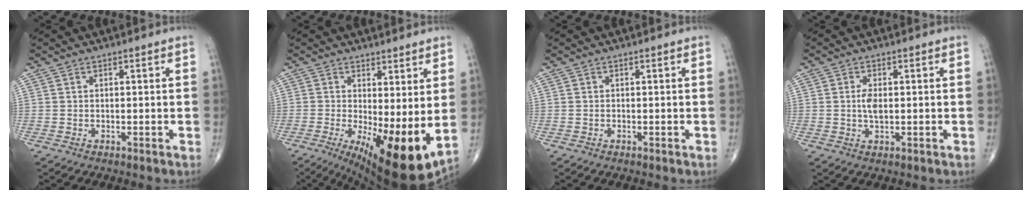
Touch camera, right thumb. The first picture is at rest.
{"total": 14.8, "force": [-1.3, 5.0, 13.8], "torque": [-0.219, -0.032, -0.003]}
{"total": 0.0}
{"total": 3.1, "force": [0.1, 1.5, 2.7], "torque": [-0.051, -0.001, 0.000]}